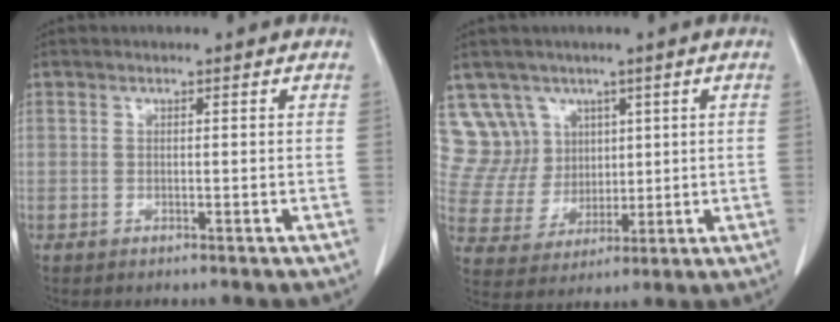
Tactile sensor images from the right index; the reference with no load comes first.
{"total": 9.2, "force": [5.4, 7.5, 0.1], "torque": [-0.010, 0.030, 0.117]}